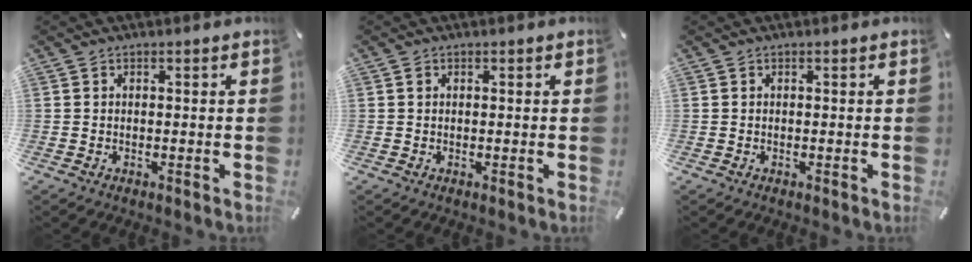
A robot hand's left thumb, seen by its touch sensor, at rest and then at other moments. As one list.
[{"total": 0.6, "force": [0.1, 0.5, 0.3], "torque": [-0.004, 0.002, 0.002]}, {"total": 0.0}]